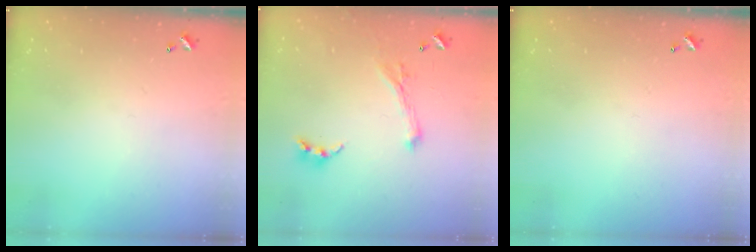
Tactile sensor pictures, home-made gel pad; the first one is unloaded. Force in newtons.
{"total": 1.1, "press": 0.6, "slide": 0.9}
{"total": 0.0}